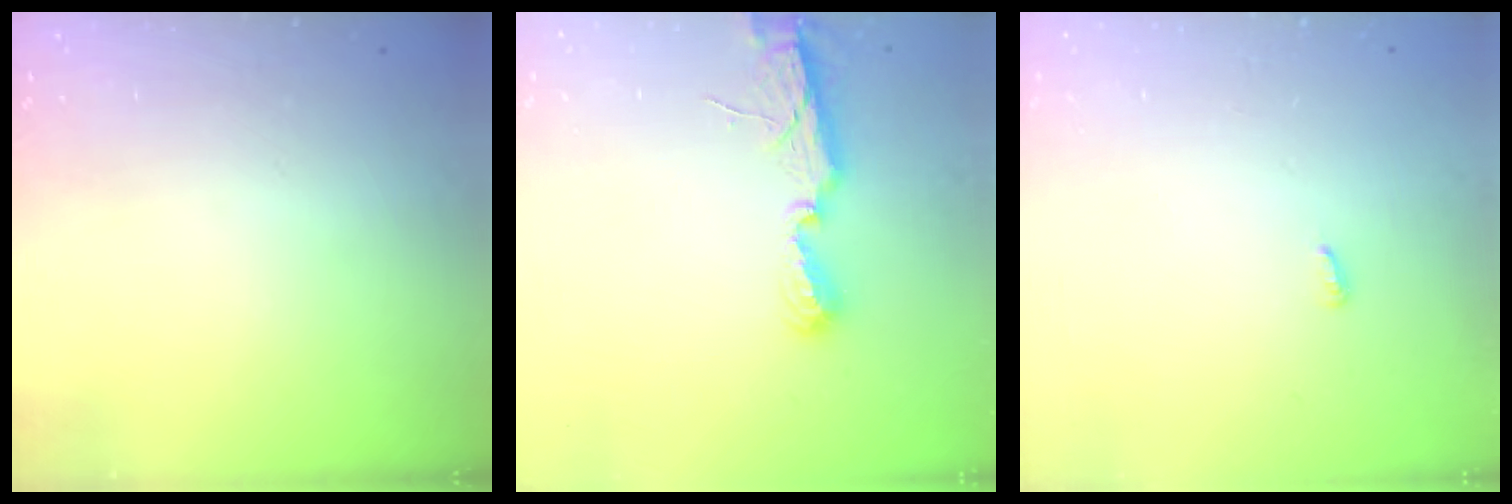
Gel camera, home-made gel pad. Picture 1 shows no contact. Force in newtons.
{"total": 7.0, "press": 7.0, "slide": 0.5}
{"total": 2.6, "press": 2.6, "slide": 0.2}